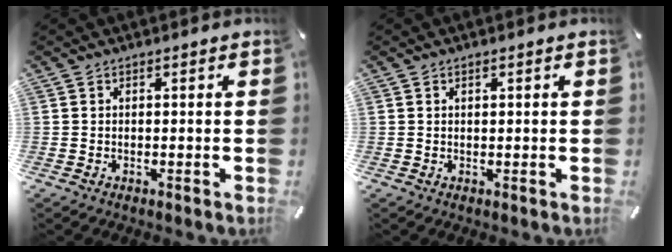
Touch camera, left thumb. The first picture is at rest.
{"total": 0.7, "force": [0.3, 0.3, 0.5], "torque": [-0.010, 0.002, 0.005]}